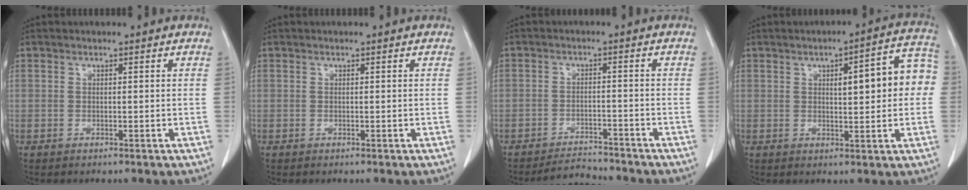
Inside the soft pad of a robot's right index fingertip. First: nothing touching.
{"total": 0.0}
{"total": 4.2, "force": [-4.1, 0.9, -0.2], "torque": [0.004, -0.003, -0.066]}
{"total": 10.3, "force": [1.3, 2.4, 9.9], "torque": [-0.124, 0.034, 0.015]}